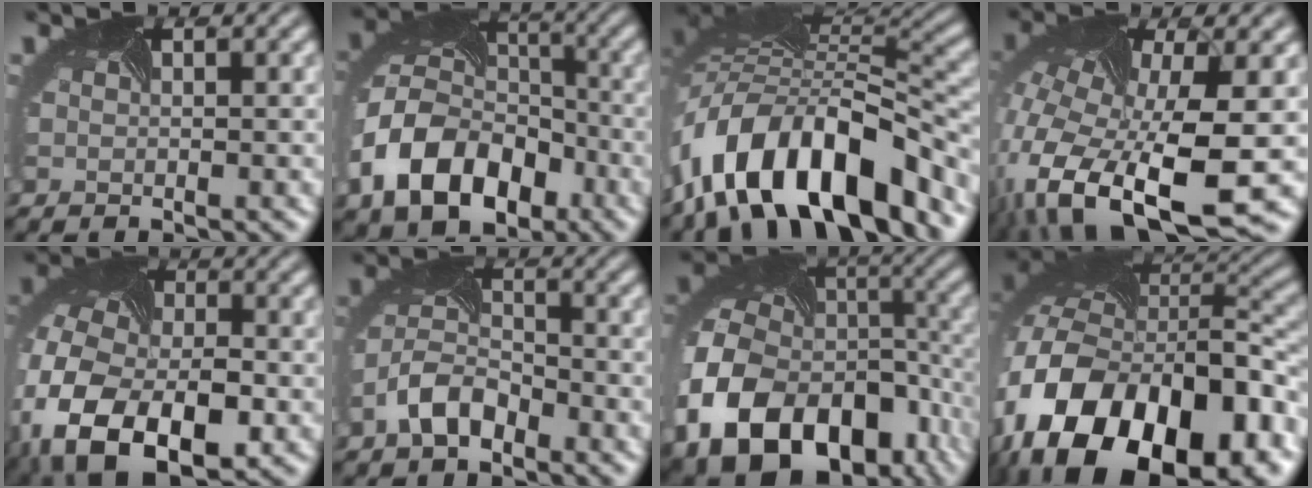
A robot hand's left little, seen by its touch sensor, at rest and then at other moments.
{"total": 10.4, "force": [-3.8, 7.5, 6.2], "torque": [-0.138, -0.001, -0.074]}
{"total": 13.7, "force": [-6.9, 6.4, 10.0], "torque": [-0.181, 0.018, -0.122]}
{"total": 15.0, "force": [-5.4, 7.2, 12.0], "torque": [-0.288, -0.042, -0.075]}
{"total": 14.8, "force": [-5.2, 9.8, 9.7], "torque": [-0.206, -0.032, -0.071]}
{"total": 3.4, "force": [-2.3, 2.0, 1.5], "torque": [-0.043, 0.013, -0.053]}
{"total": 16.4, "force": [-6.7, 11.8, 9.2], "torque": [-0.218, -0.040, -0.097]}
{"total": 19.0, "force": [-8.1, 12.1, 12.2], "torque": [-0.247, -0.018, -0.122]}